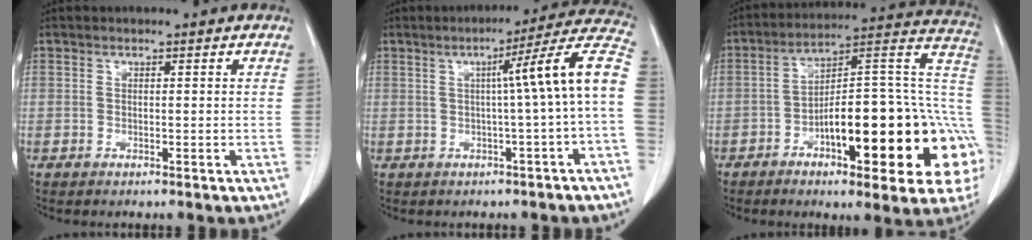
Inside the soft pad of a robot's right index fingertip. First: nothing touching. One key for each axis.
{"total": 11.1, "fx": -0.3, "fy": -1.6, "fz": 11.0, "tx": -0.135, "ty": 0.025, "tz": -0.011}
{"total": 26.1, "fx": -7.2, "fy": 6.7, "fz": 24.2, "tx": -0.240, "ty": 0.027, "tz": -0.098}